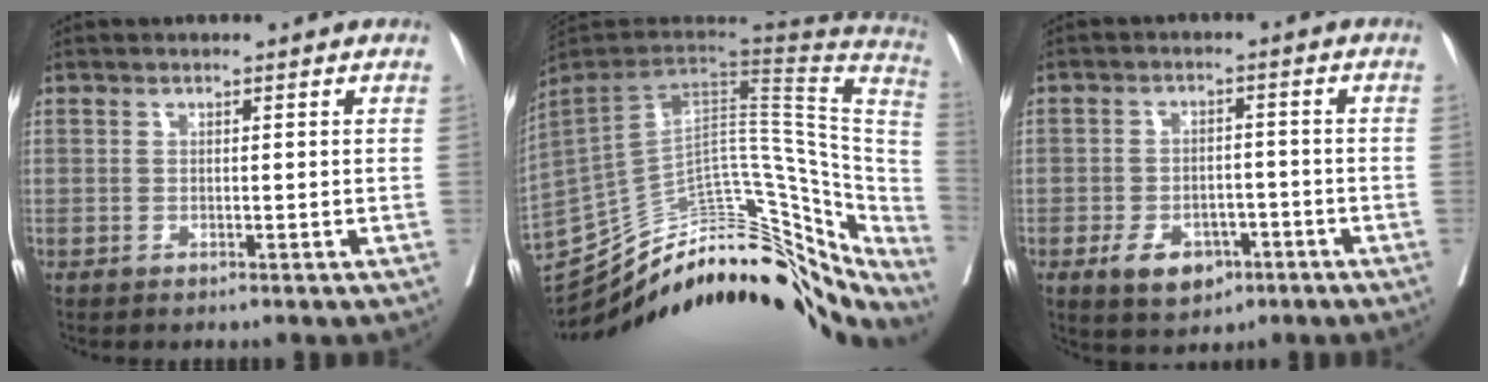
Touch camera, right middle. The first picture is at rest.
{"total": 36.7, "force": [-28.0, 14.5, 18.8], "torque": [-0.217, 0.021, -0.373]}
{"total": 6.9, "force": [-3.6, 4.3, 3.9], "torque": [-0.059, 0.007, -0.050]}